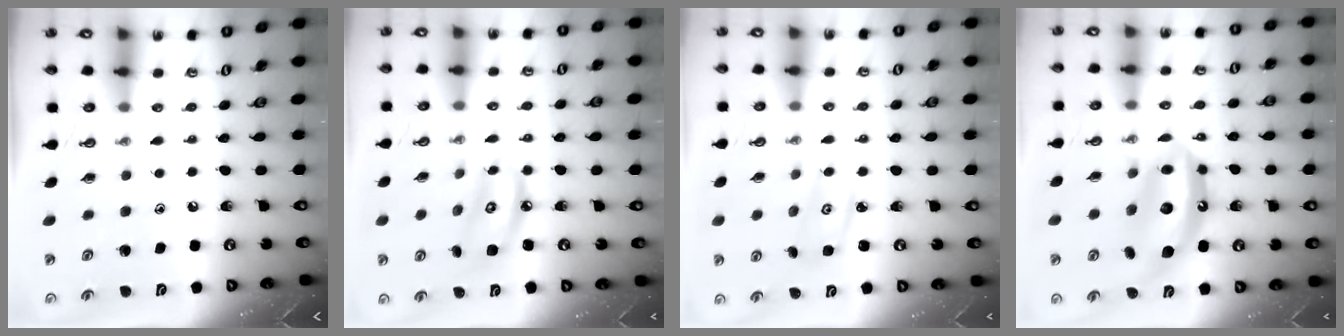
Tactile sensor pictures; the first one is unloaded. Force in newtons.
{"total": 8.5, "press": 8.4, "slide": 0.8}
{"total": 2.6, "press": 2.6, "slide": 0.2}
{"total": 13.1, "press": 13.0, "slide": 0.9}